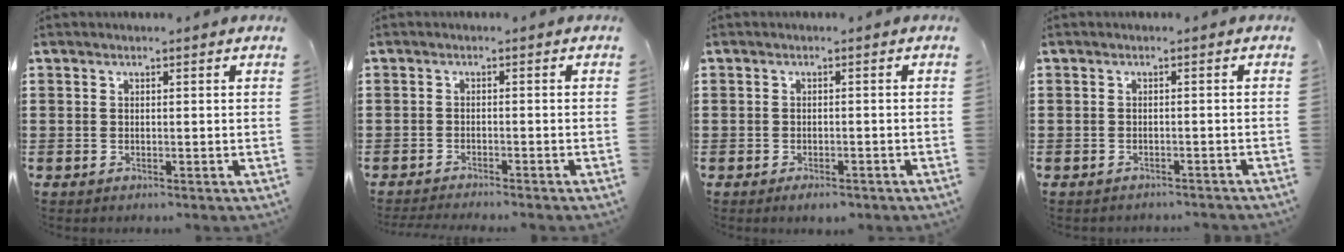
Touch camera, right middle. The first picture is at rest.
{"total": 1.7, "force": [-1.7, -0.2, 0.1], "torque": [-0.006, -0.002, -0.034]}
{"total": 1.5, "force": [-1.3, 0.6, 0.4], "torque": [-0.011, -0.001, -0.026]}
{"total": 1.1, "force": [-1.1, 0.0, 0.0], "torque": [-0.004, 0.000, -0.023]}